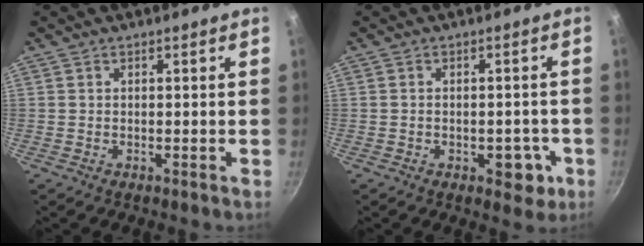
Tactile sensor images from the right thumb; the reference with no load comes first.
{"total": 5.5, "force": [-1.9, 3.2, 4.0], "torque": [-0.025, 0.010, -0.020]}